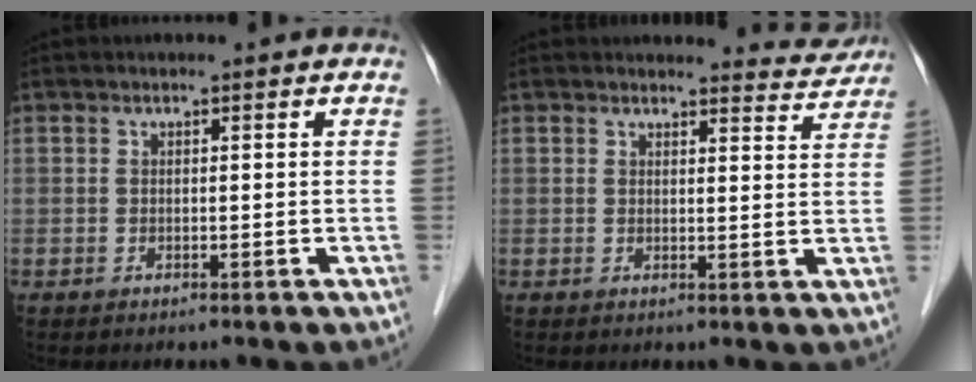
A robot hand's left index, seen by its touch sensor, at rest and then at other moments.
{"total": 4.2, "force": [4.1, 0.4, -0.6], "torque": [0.006, -0.026, 0.035]}